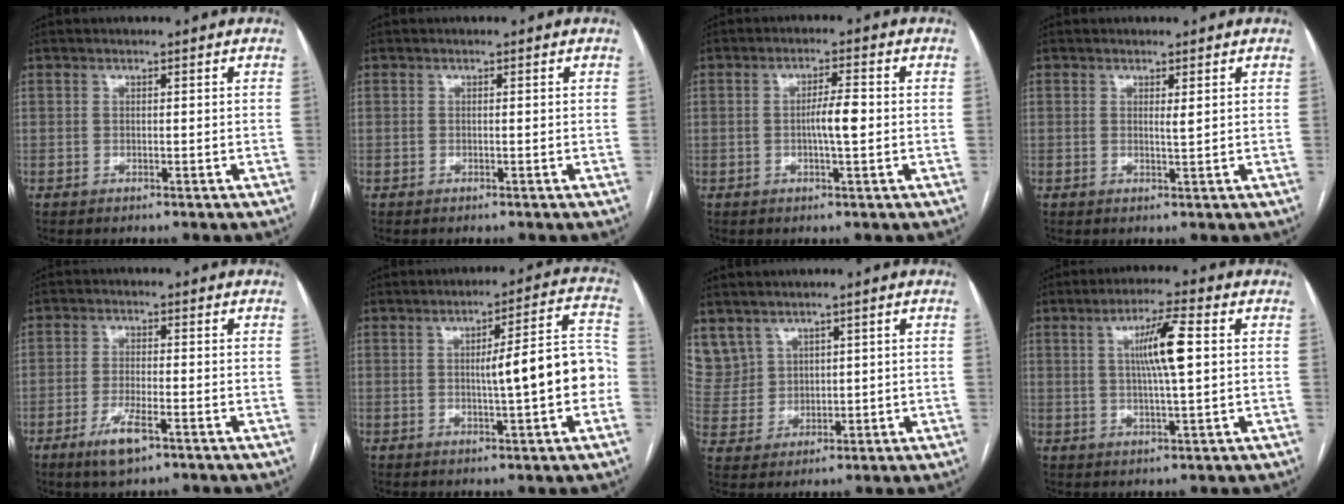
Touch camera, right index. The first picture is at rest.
{"total": 0.0}
{"total": 4.2, "force": [-0.3, 0.3, 4.2], "torque": [-0.073, 0.001, -0.006]}
{"total": 1.1, "force": [0.5, -0.1, 1.0], "torque": [-0.021, -0.005, 0.008]}
{"total": 5.2, "force": [-2.9, 1.1, 4.2], "torque": [-0.085, -0.005, -0.050]}
{"total": 10.9, "force": [-1.1, 1.1, 10.8], "torque": [-0.137, 0.030, -0.014]}
{"total": 8.9, "force": [5.4, 6.9, 1.4], "torque": [-0.051, 0.027, 0.135]}
{"total": 7.9, "force": [1.6, 0.4, 7.8], "torque": [-0.137, 0.005, 0.026]}